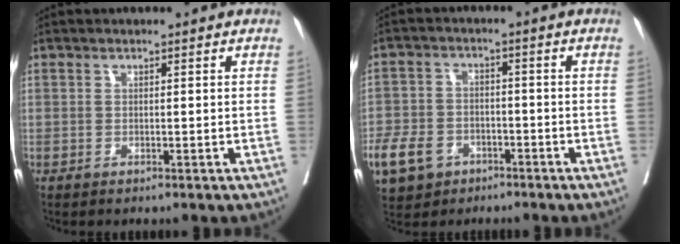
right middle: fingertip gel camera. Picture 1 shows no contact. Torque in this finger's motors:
{"motor_torque": [0.69, -0.68, 0.14, 0.03]}